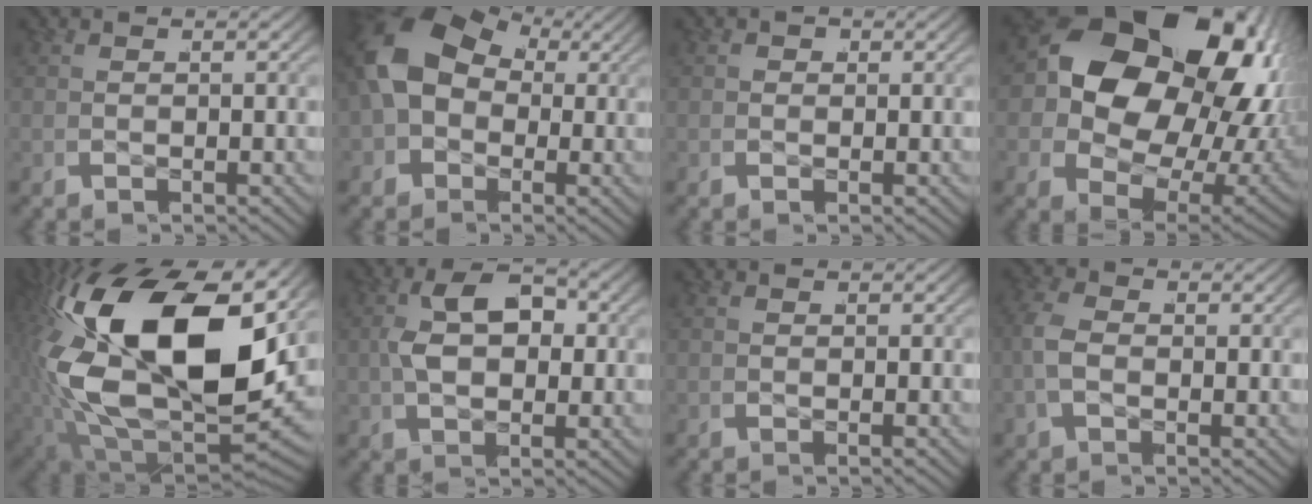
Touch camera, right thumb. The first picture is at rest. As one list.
[{"total": 11.8, "force": [1.3, 9.5, 6.8], "torque": [-0.158, -0.021, 0.026]}, {"total": 1.0, "force": [0.2, 0.9, 0.4], "torque": [-0.001, -0.001, 0.003]}, {"total": 24.3, "force": [2.4, 16.7, 17.4], "torque": [-0.340, -0.057, 0.055]}, {"total": 25.5, "force": [0.9, 14.6, 20.9], "torque": [-0.448, -0.059, 0.050]}, {"total": 6.8, "force": [0.8, 4.0, 5.4], "torque": [-0.103, -0.003, 0.022]}, {"total": 0.9, "force": [0.0, 0.6, 0.7], "torque": [-0.007, -0.007, 0.006]}, {"total": 4.0, "force": [0.0, 3.0, 2.6], "torque": [-0.075, -0.007, 0.006]}]